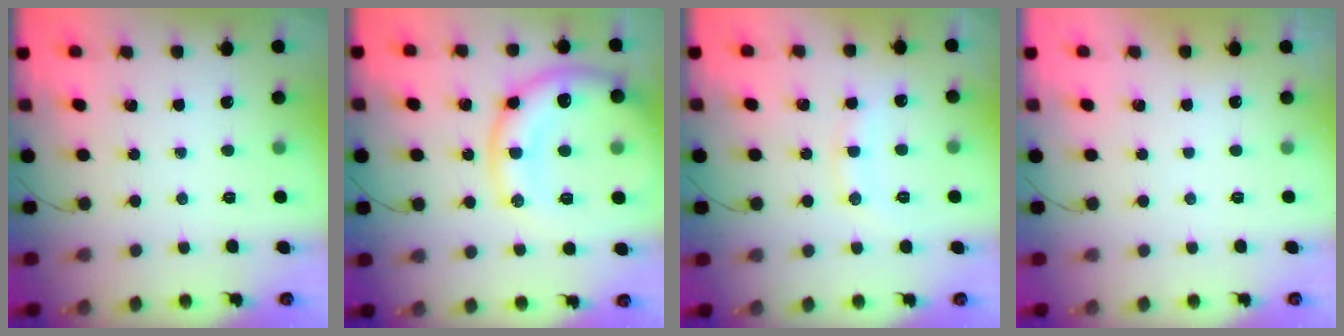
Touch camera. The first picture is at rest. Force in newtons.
{"total": 17.6, "press": 17.5, "slide": 2.1}
{"total": 10.1, "press": 10.0, "slide": 1.0}
{"total": 2.9, "press": 2.9, "slide": 0.1}